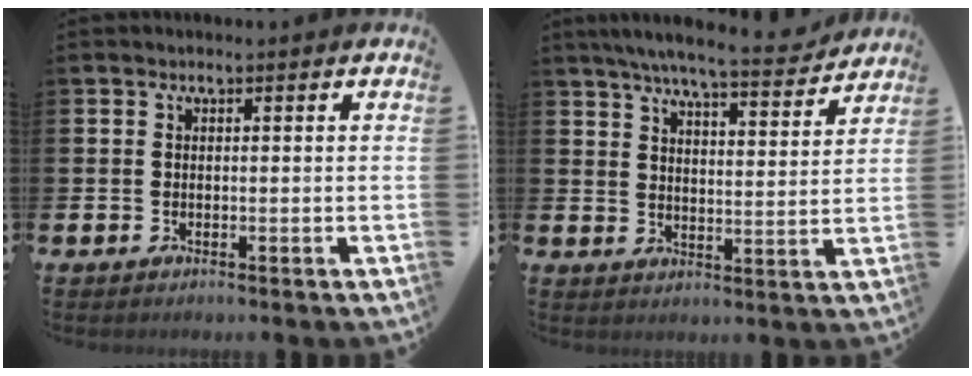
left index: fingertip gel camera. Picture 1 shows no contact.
{"total": 7.5, "force": [7.0, 0.6, 2.8], "torque": [-0.062, -0.042, 0.120]}